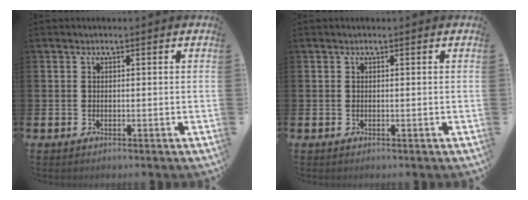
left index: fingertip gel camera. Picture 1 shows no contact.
{"total": 0.0}